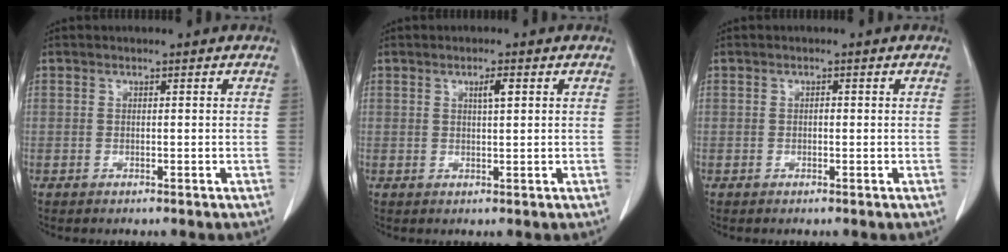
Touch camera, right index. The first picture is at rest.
{"total": 2.0, "force": [0.8, 0.2, 1.8], "torque": [-0.031, -0.001, 0.014]}
{"total": 0.5, "force": [0.0, 0.3, 0.4], "torque": [-0.007, 0.002, -0.001]}